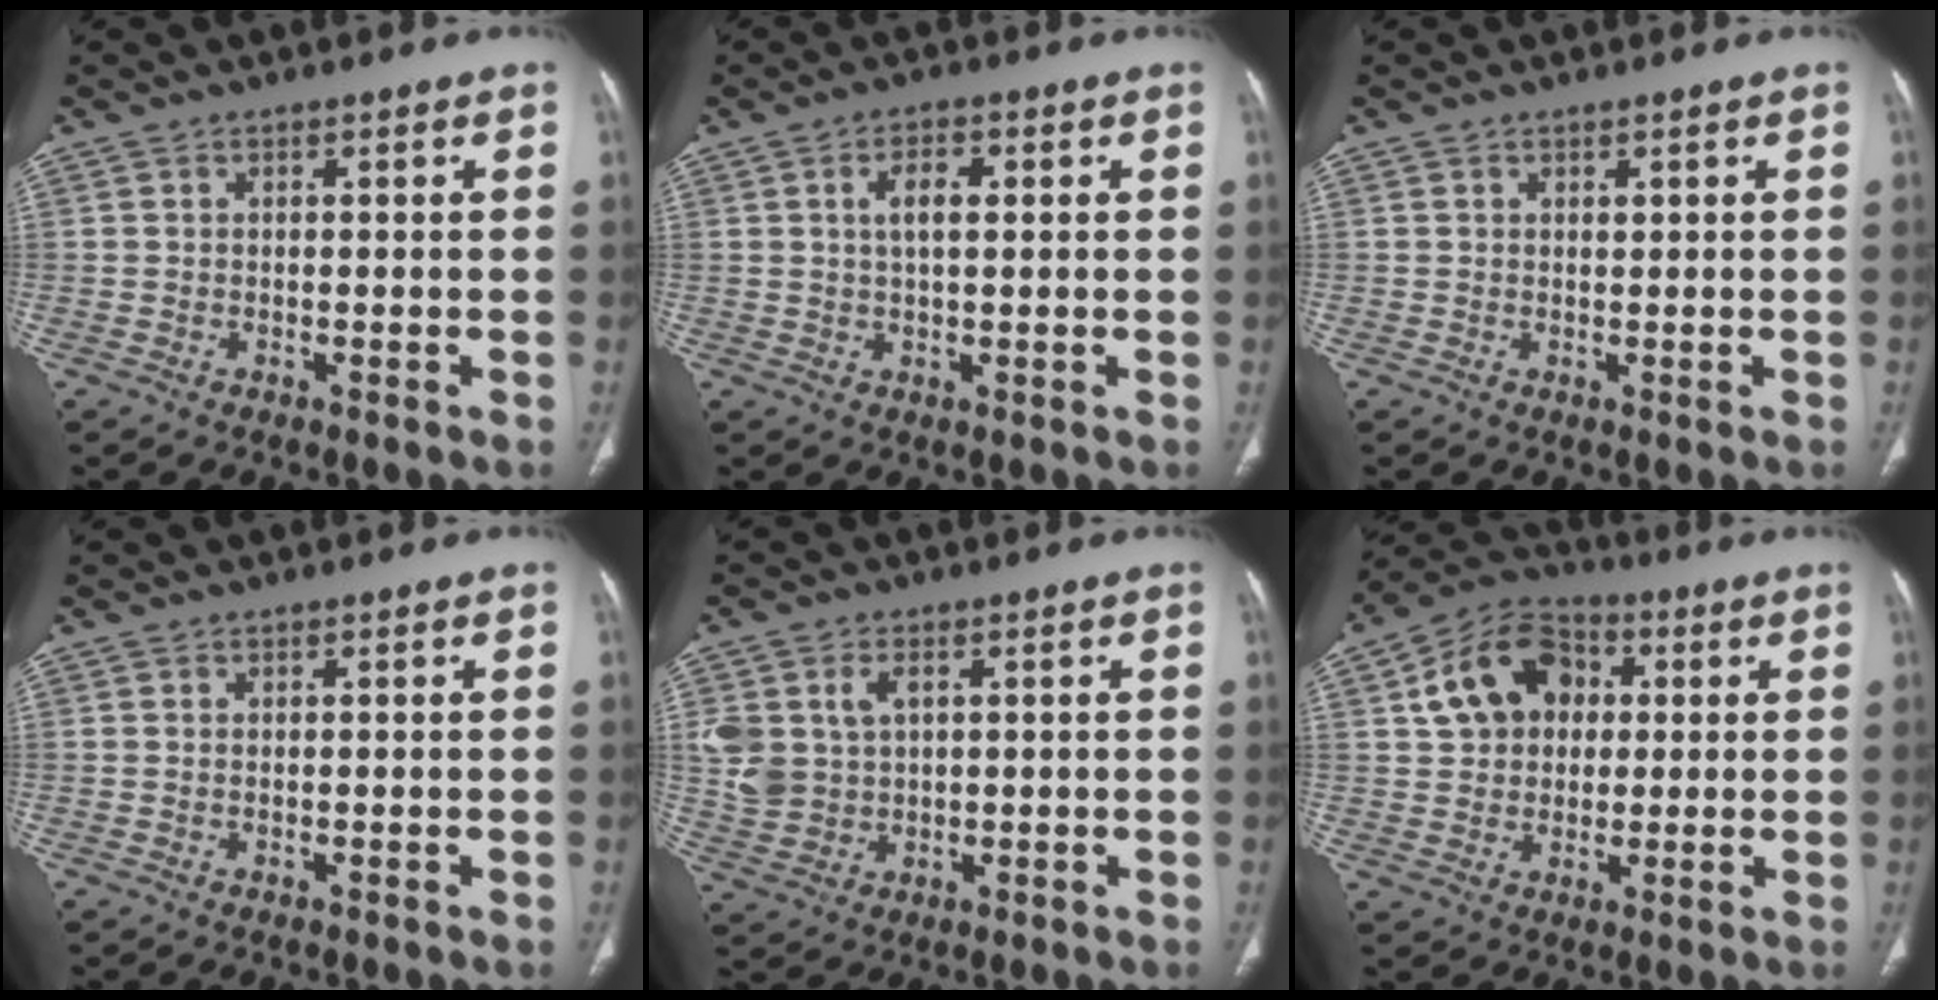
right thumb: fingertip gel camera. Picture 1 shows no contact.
{"total": 4.6, "force": [1.1, 2.1, 3.9], "torque": [-0.069, 0.006, 0.019]}
{"total": 0.6, "force": [0.3, 0.4, 0.3], "torque": [-0.001, -0.002, 0.005]}
{"total": 0.0}
{"total": 8.3, "force": [2.1, 5.9, 5.4], "torque": [-0.106, 0.001, 0.051]}
{"total": 13.4, "force": [3.0, 10.5, 7.8], "torque": [-0.108, 0.012, 0.043]}